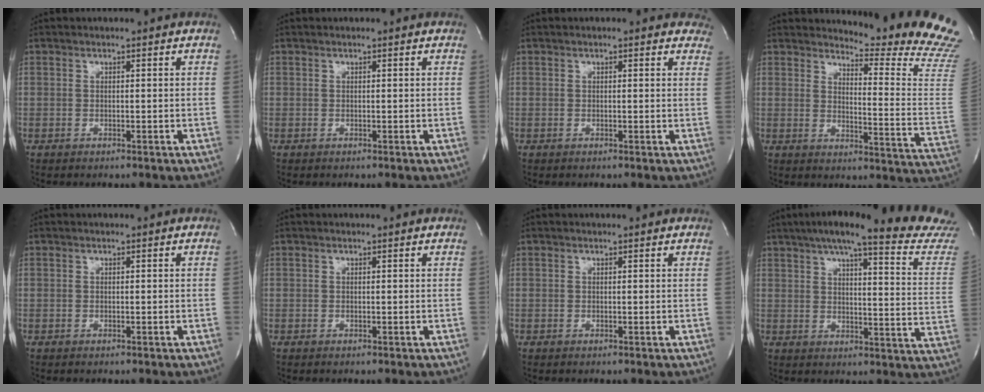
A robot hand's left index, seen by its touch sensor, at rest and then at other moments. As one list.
[{"total": 0.9, "force": [0.9, 0.2, 0.2], "torque": [-0.009, 0.011, 0.008]}, {"total": 6.2, "force": [5.4, 2.2, 2.2], "torque": [-0.005, 0.004, 0.041]}, {"total": 17.5, "force": [17.1, -1.3, 3.3], "torque": [-0.053, -0.167, 0.183]}, {"total": 0.0}, {"total": 0.5, "force": [0.5, 0.1, 0.0], "torque": [-0.004, 0.002, 0.003]}, {"total": 1.1, "force": [1.1, 0.1, 0.1], "torque": [-0.012, 0.004, 0.010]}, {"total": 24.5, "force": [21.7, -0.1, 11.3], "torque": [-0.165, -0.066, 0.262]}]